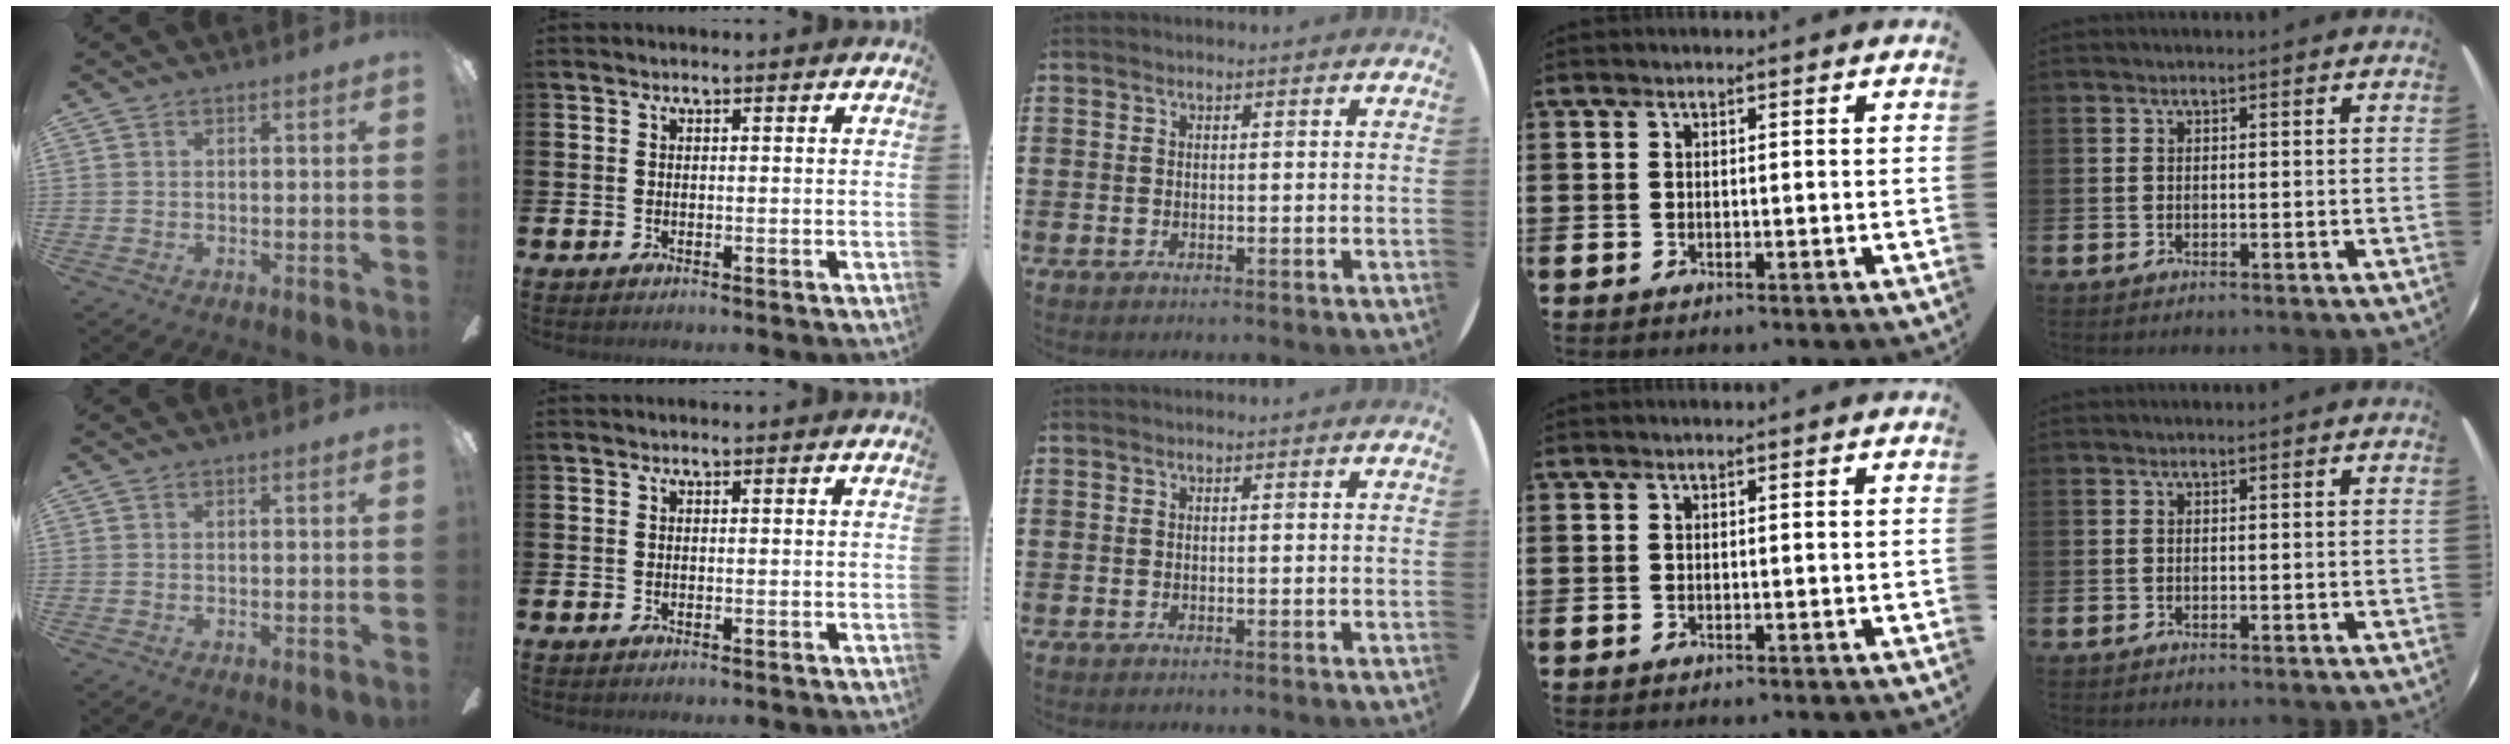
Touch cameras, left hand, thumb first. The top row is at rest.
{}